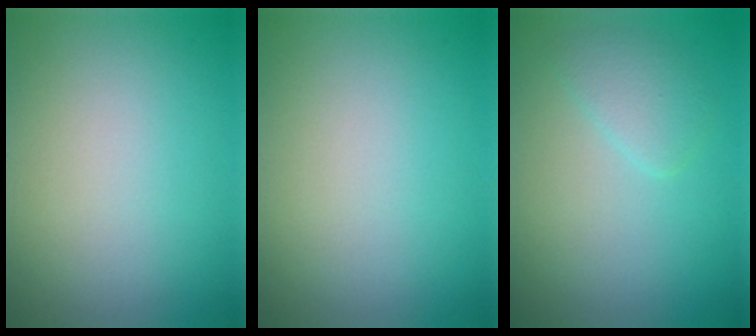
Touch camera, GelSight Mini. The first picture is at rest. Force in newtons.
{"total": 0.0}
{"total": 1.8, "press": 1.8, "slide": 0.1}